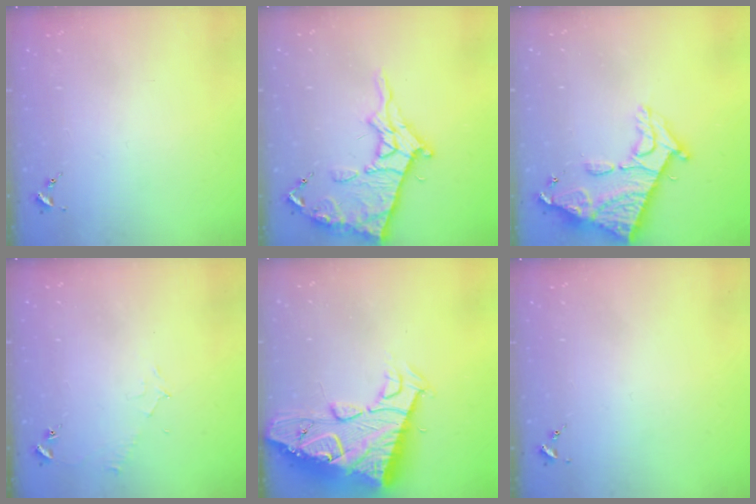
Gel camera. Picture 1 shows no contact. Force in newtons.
{"total": 16.1, "press": 16.0, "slide": 1.7}
{"total": 16.7, "press": 16.6, "slide": 1.7}
{"total": 4.8, "press": 4.8, "slide": 0.6}
{"total": 21.9, "press": 21.8, "slide": 2.3}
{"total": 0.0}